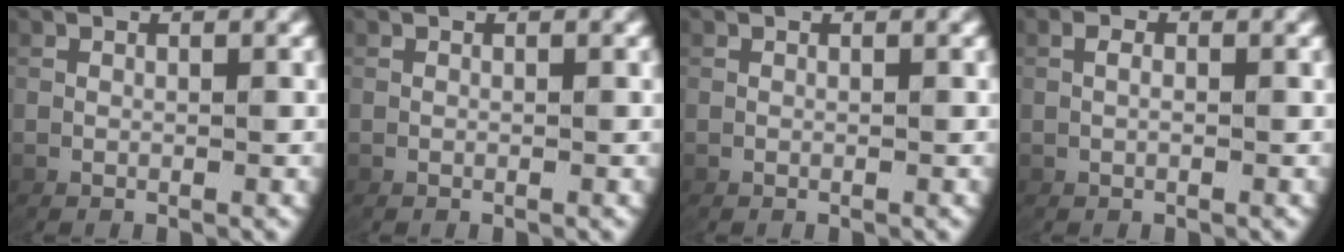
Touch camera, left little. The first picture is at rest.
{"total": 0.0}
{"total": 0.0}
{"total": 0.7, "force": [0.1, 0.1, 0.6], "torque": [-0.016, -0.001, 0.005]}